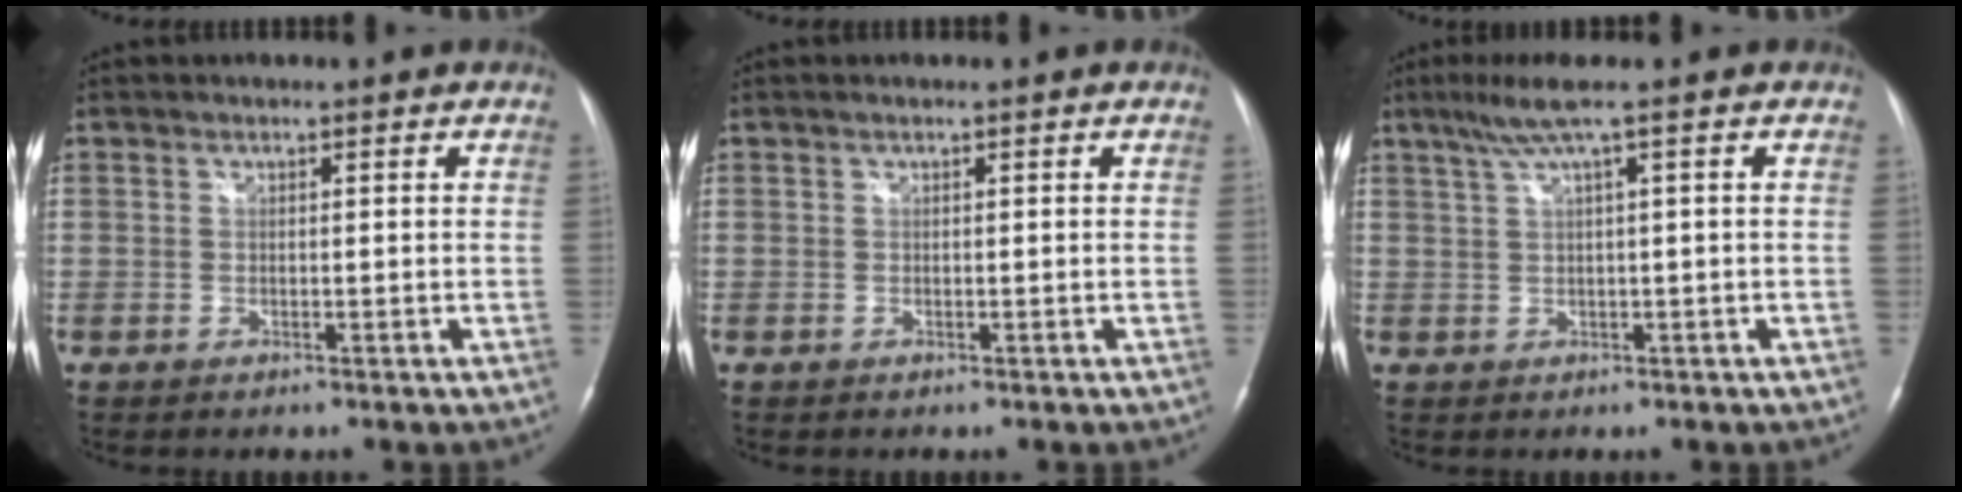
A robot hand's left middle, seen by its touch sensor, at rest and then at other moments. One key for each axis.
{"total": 0.0}
{"total": 4.2, "fx": 2.0, "fy": -0.9, "fz": 3.5, "tx": -0.080, "ty": 0.017, "tz": 0.045}